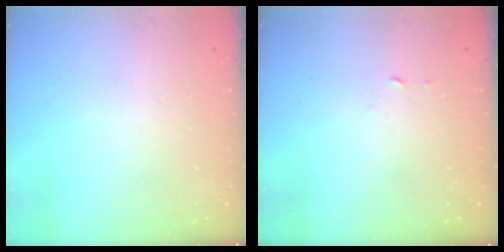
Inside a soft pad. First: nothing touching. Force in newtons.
{"total": 2.5, "press": 2.5, "slide": 0.2}